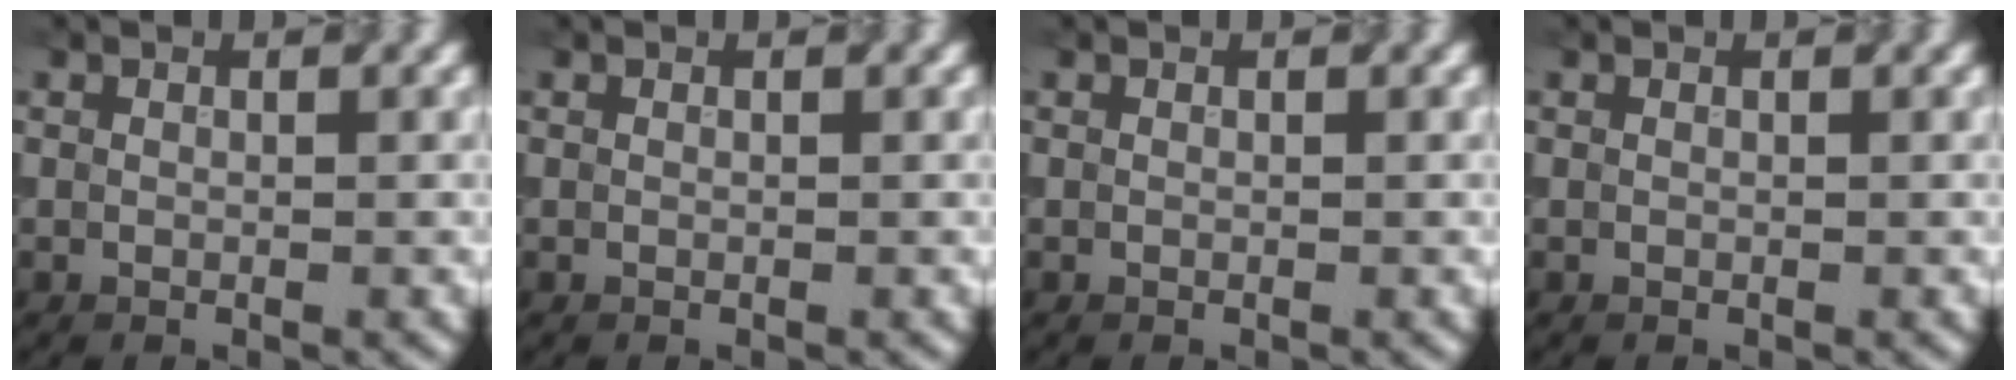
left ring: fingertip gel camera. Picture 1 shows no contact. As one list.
[{"total": 0.0}, {"total": 0.0}, {"total": 0.0}]